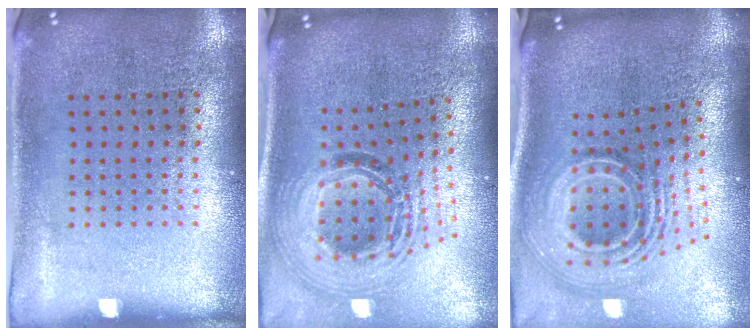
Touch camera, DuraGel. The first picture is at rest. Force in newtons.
{"total": 2.1, "press": 1.6, "slide": 1.2}
{"total": 3.2, "press": 2.0, "slide": 2.5}